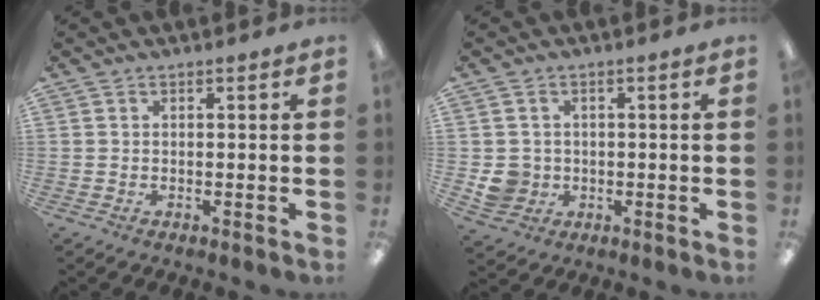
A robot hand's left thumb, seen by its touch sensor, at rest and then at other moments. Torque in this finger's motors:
{"motor_torque": [0.08, 1.24, 0.41, -0.55, 0.00]}